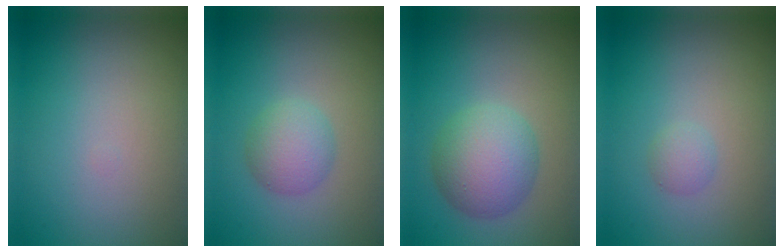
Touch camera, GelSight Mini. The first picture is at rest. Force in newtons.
{"total": 2.9, "press": 2.9, "slide": 0.1}
{"total": 5.4, "press": 5.4, "slide": 0.0}
{"total": 1.1, "press": 1.1, "slide": 0.0}